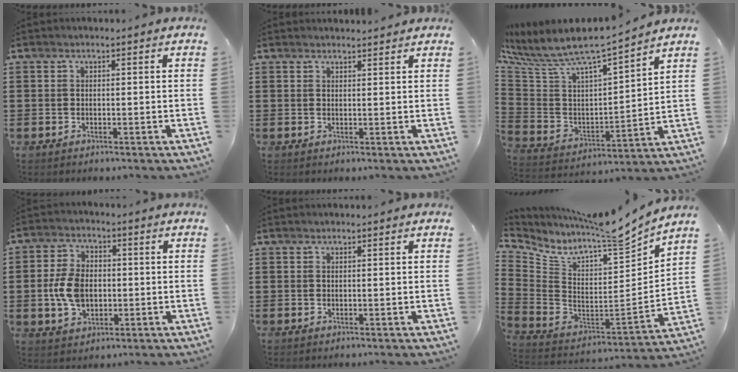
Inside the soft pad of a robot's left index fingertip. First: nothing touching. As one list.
[{"total": 1.3, "force": [1.3, 0.1, 0.1], "torque": [-0.006, 0.000, 0.026]}, {"total": 6.9, "force": [5.9, 1.2, 3.3], "torque": [-0.097, -0.053, 0.093]}, {"total": 7.3, "force": [-0.6, 4.9, 5.4], "torque": [-0.138, 0.003, -0.018]}, {"total": 0.0}, {"total": 8.2, "force": [7.3, 0.7, 3.6], "torque": [-0.089, -0.081, 0.110]}]